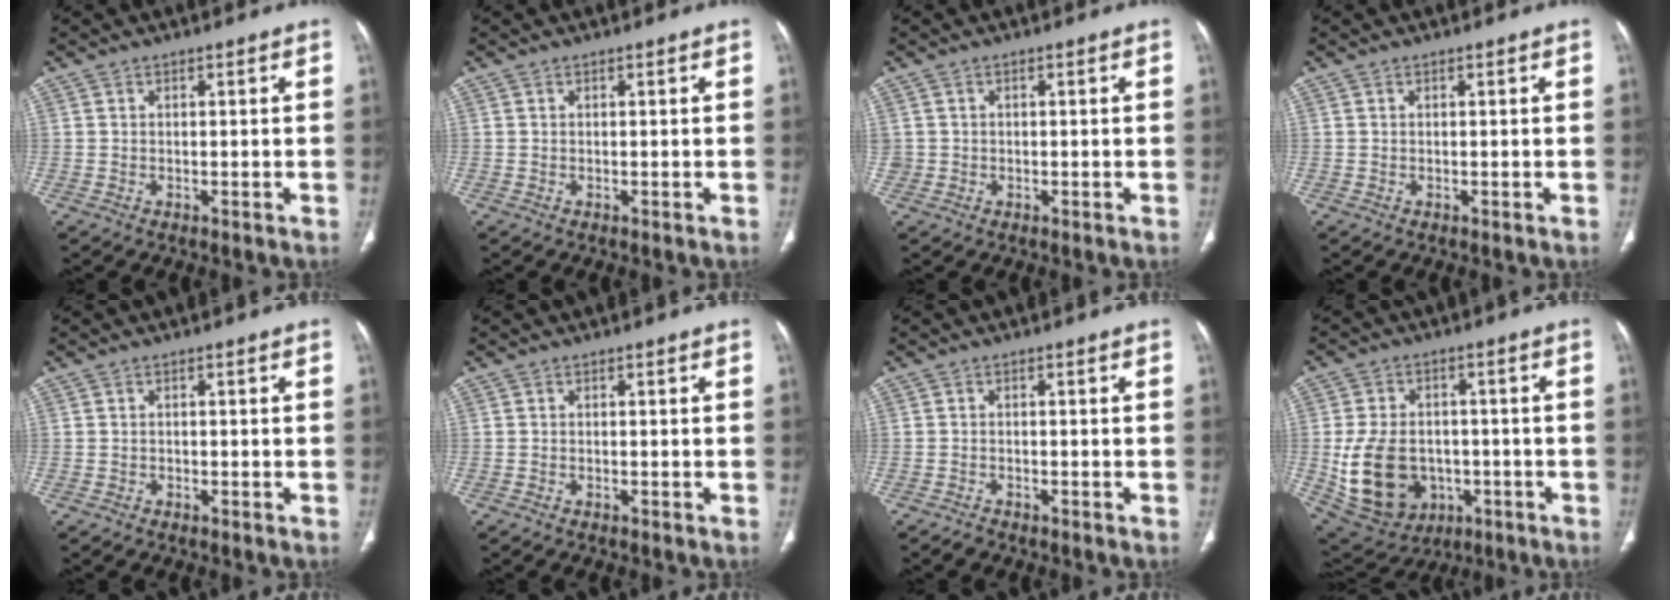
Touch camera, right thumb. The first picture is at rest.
{"total": 0.0}
{"total": 1.3, "force": [0.2, 1.3, 0.3], "torque": [0.003, 0.006, 0.007]}
{"total": 0.0}
{"total": 0.7, "force": [-0.5, 0.4, 0.0], "torque": [-0.003, 0.002, -0.015]}
{"total": 0.7, "force": [-0.6, 0.2, 0.3], "torque": [-0.010, 0.002, -0.011]}
{"total": 1.4, "force": [-1.3, 0.5, 0.3], "torque": [-0.013, 0.004, -0.024]}
{"total": 16.3, "force": [-2.9, 12.4, 10.1], "torque": [-0.179, 0.014, -0.020]}